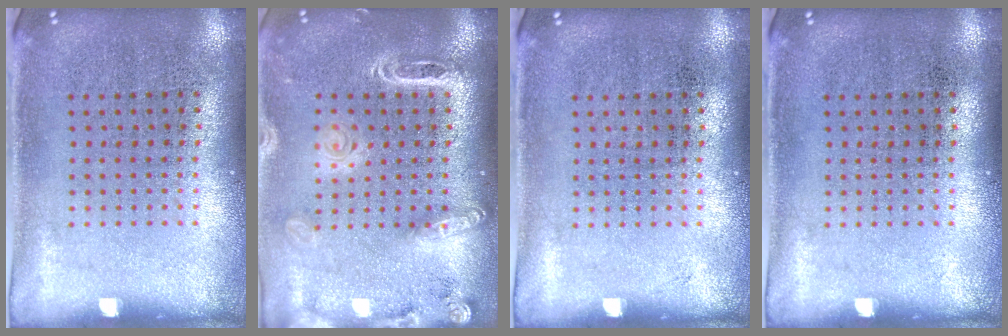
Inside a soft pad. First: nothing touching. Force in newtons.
{"total": 1.9, "press": 1.6, "slide": 1.0}
{"total": 0.0}
{"total": 0.0}